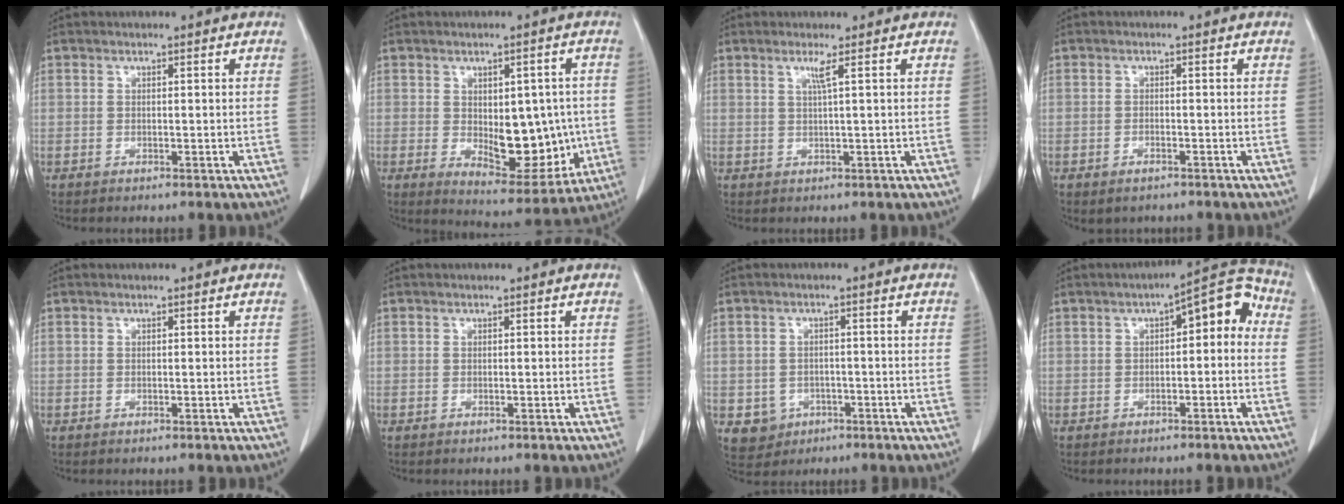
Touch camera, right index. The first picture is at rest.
{"total": 11.8, "force": [-0.9, 6.0, 10.1], "torque": [-0.131, 0.000, 0.007]}
{"total": 1.8, "force": [0.8, -0.6, 1.5], "torque": [-0.035, -0.003, 0.019]}
{"total": 1.8, "force": [-1.2, 1.0, 0.9], "torque": [-0.016, 0.000, -0.008]}
{"total": 0.0}
{"total": 0.0}
{"total": 4.3, "force": [-1.4, 4.0, 0.7], "torque": [-0.002, 0.009, -0.010]}
{"total": 8.5, "force": [0.9, 3.3, 7.8], "torque": [-0.100, 0.044, 0.007]}